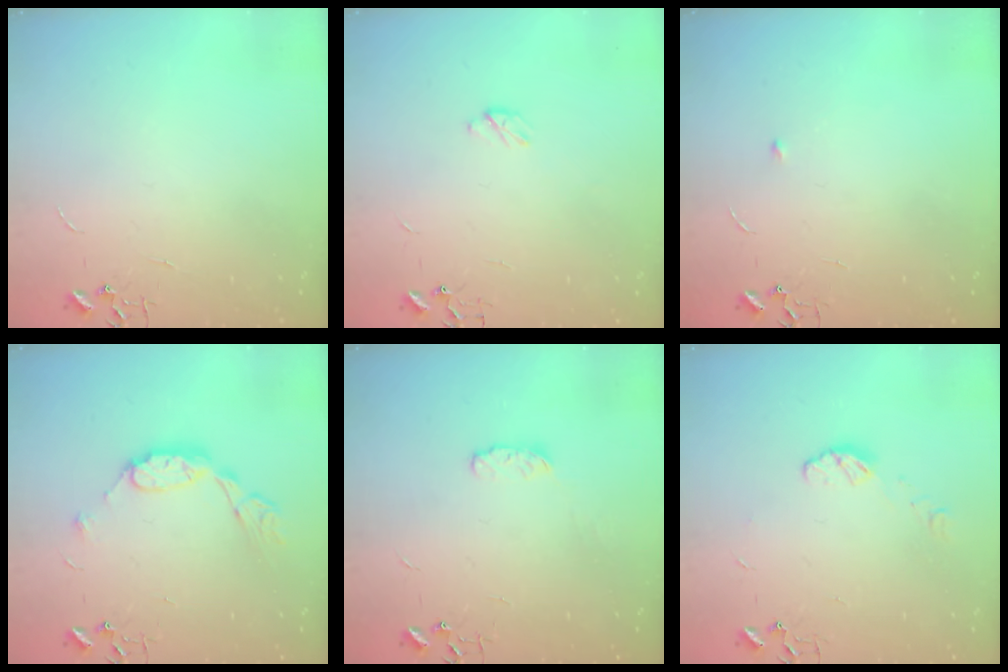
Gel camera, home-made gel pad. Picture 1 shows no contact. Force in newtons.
{"total": 3.9, "press": 3.8, "slide": 0.5}
{"total": 3.3, "press": 3.3, "slide": 0.5}
{"total": 9.2, "press": 9.2, "slide": 0.2}
{"total": 4.8, "press": 4.8, "slide": 0.7}
{"total": 5.9, "press": 5.8, "slide": 0.9}